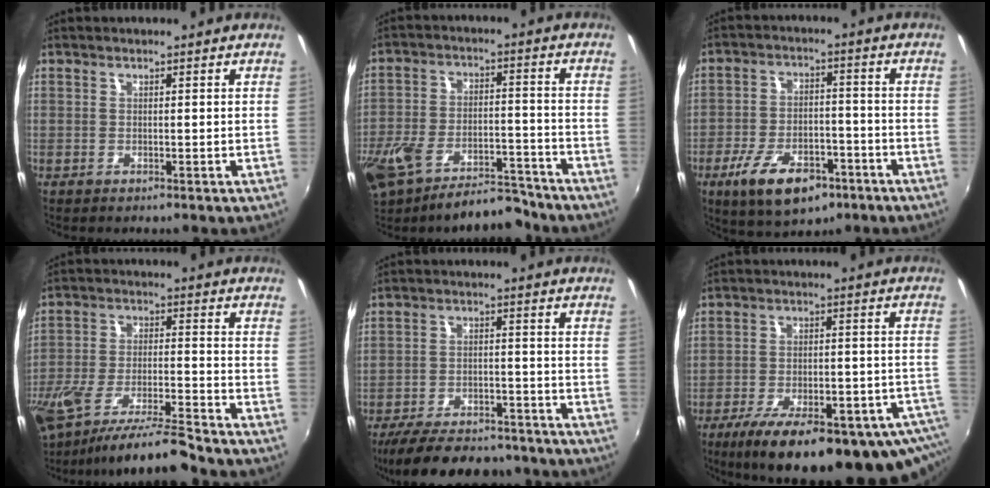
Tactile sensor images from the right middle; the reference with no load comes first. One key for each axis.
{"total": 16.6, "fx": -12.7, "fy": 6.5, "fz": 8.6, "tx": -0.197, "ty": -0.018, "tz": -0.197}
{"total": 13.3, "fx": -7.7, "fy": 6.4, "fz": 8.7, "tx": -0.181, "ty": -0.009, "tz": -0.121}
{"total": 15.2, "fx": -12.9, "fy": 0.7, "fz": 7.9, "tx": -0.166, "ty": -0.033, "tz": -0.225}
{"total": 18.5, "fx": -15.5, "fy": 6.1, "fz": 8.0, "tx": -0.168, "ty": -0.008, "tz": -0.218}
{"total": 26.7, "fx": -18.3, "fy": 8.8, "fz": 17.3, "tx": -0.265, "ty": -0.044, "tz": -0.237}